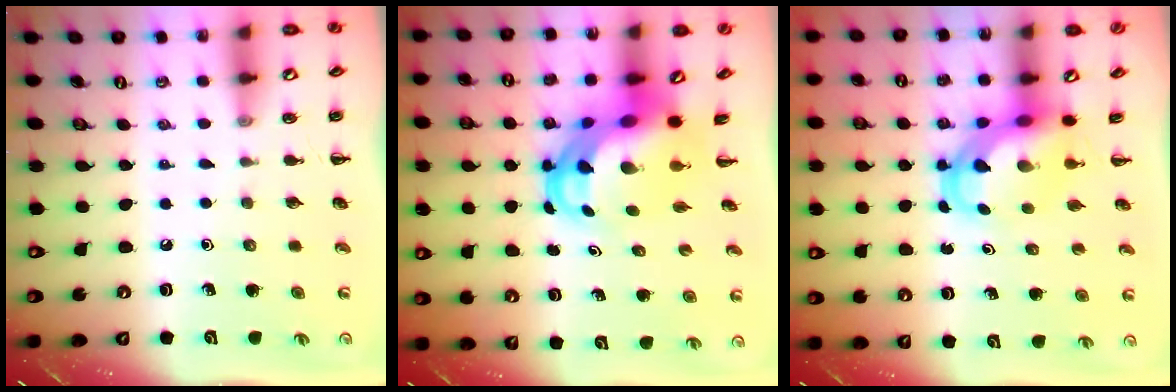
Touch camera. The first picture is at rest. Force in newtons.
{"total": 8.8, "press": 8.5, "slide": 2.5}
{"total": 6.2, "press": 6.1, "slide": 1.4}